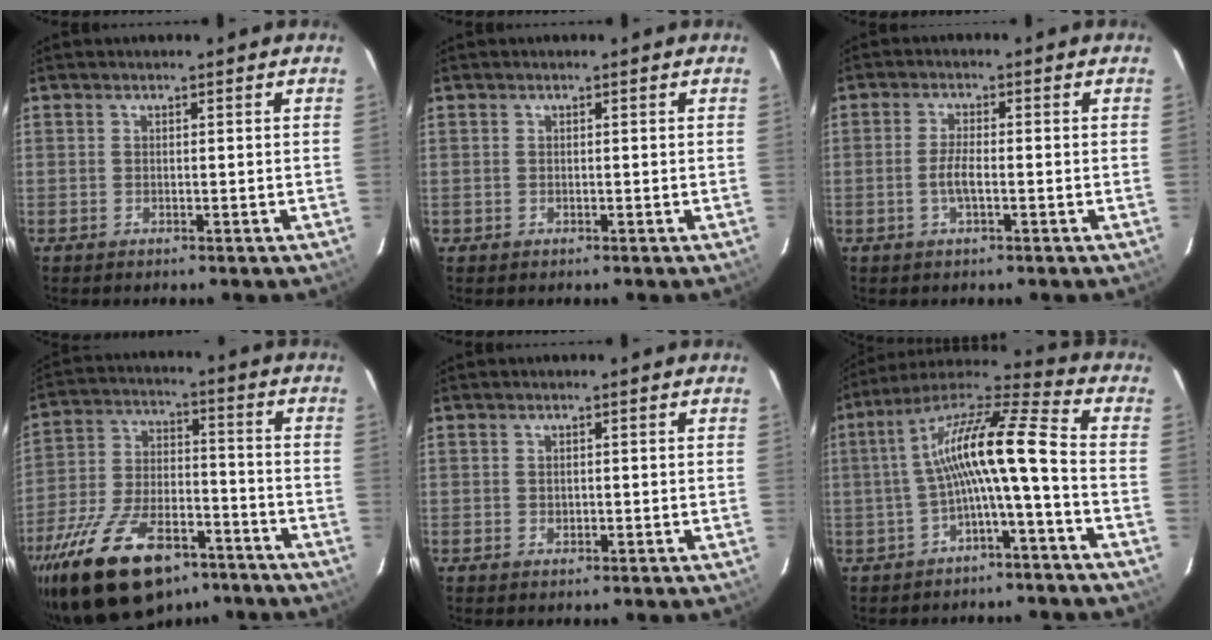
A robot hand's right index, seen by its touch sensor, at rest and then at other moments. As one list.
[{"total": 0.5, "force": [-0.1, 0.5, -0.1], "torque": [0.002, 0.002, 0.000]}, {"total": 3.1, "force": [-1.0, 0.8, 2.9], "torque": [-0.060, -0.002, -0.019]}, {"total": 23.5, "force": [-15.9, 11.1, 13.3], "torque": [-0.271, -0.015, -0.252]}, {"total": 0.8, "force": [0.1, 0.8, 0.1], "torque": [0.002, 0.000, 0.003]}, {"total": 13.1, "force": [-2.3, 0.7, 12.8], "torque": [-0.250, 0.022, -0.048]}]